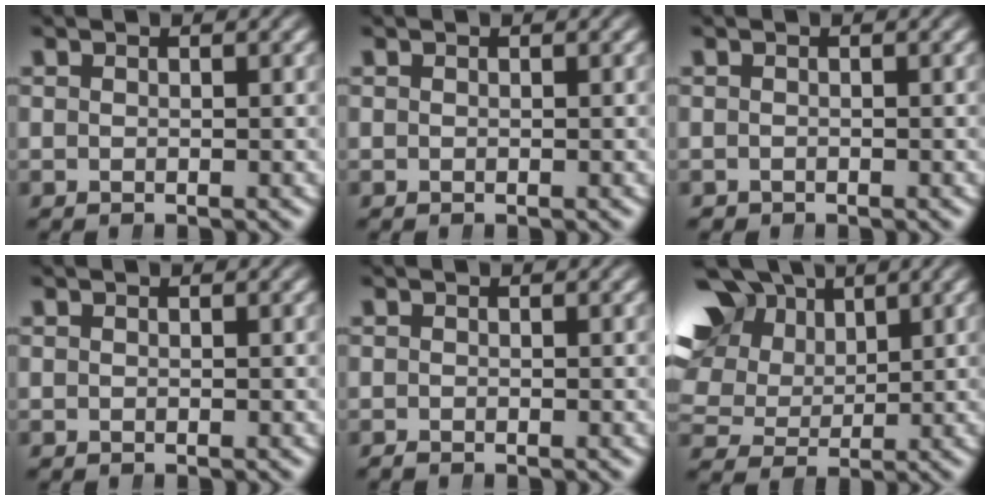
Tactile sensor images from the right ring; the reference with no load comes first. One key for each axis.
{"total": 0.0}
{"total": 0.5, "fx": -0.5, "fy": 0.1, "fz": -0.2, "tx": 0.001, "ty": -0.012, "tz": -0.001}
{"total": 0.0}
{"total": 0.6, "fx": -0.4, "fy": -0.3, "fz": -0.1, "tx": 0.009, "ty": -0.004, "tz": -0.007}
{"total": 10.4, "fx": 3.3, "fy": 8.0, "fz": 5.7, "tx": -0.121, "ty": -0.007, "tz": 0.053}